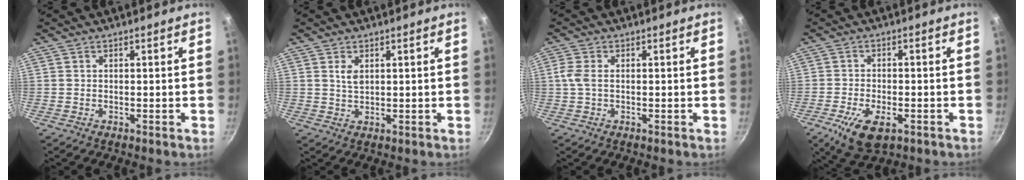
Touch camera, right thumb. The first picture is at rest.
{"total": 2.6, "force": [0.9, 1.5, 1.9], "torque": [-0.032, -0.006, 0.018]}
{"total": 3.2, "force": [0.1, 1.9, 2.6], "torque": [-0.064, 0.005, -0.001]}
{"total": 9.2, "force": [-3.9, 4.5, 6.9], "torque": [-0.127, 0.001, -0.063]}